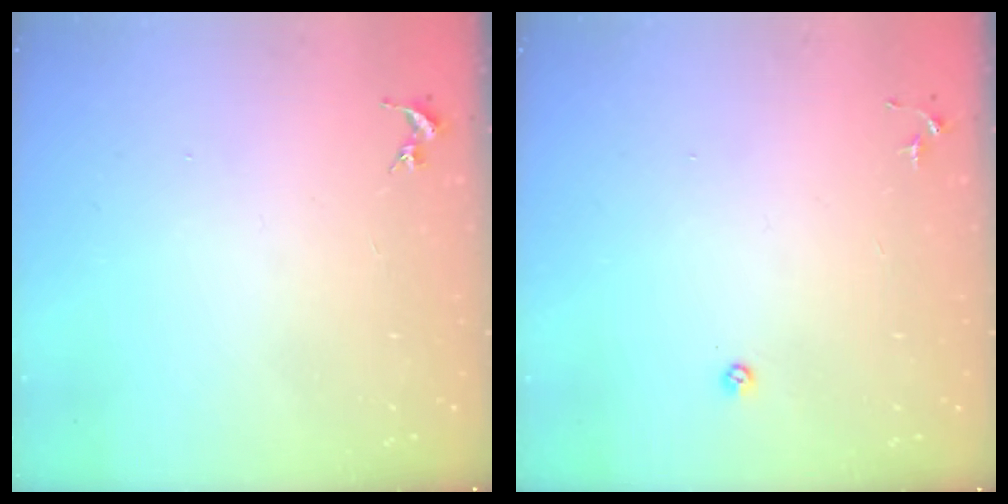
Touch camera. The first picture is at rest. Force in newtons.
{"total": 3.2, "press": 3.1, "slide": 0.8}